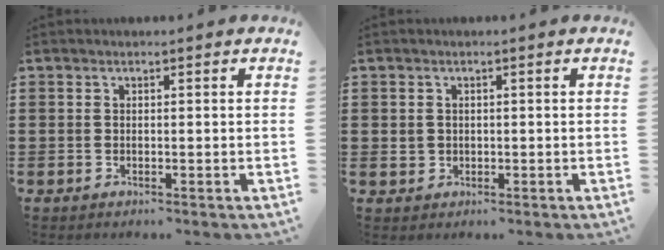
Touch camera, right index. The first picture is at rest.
{"total": 1.4, "force": [0.1, 1.4, 0.4], "torque": [-0.013, 0.005, 0.002]}